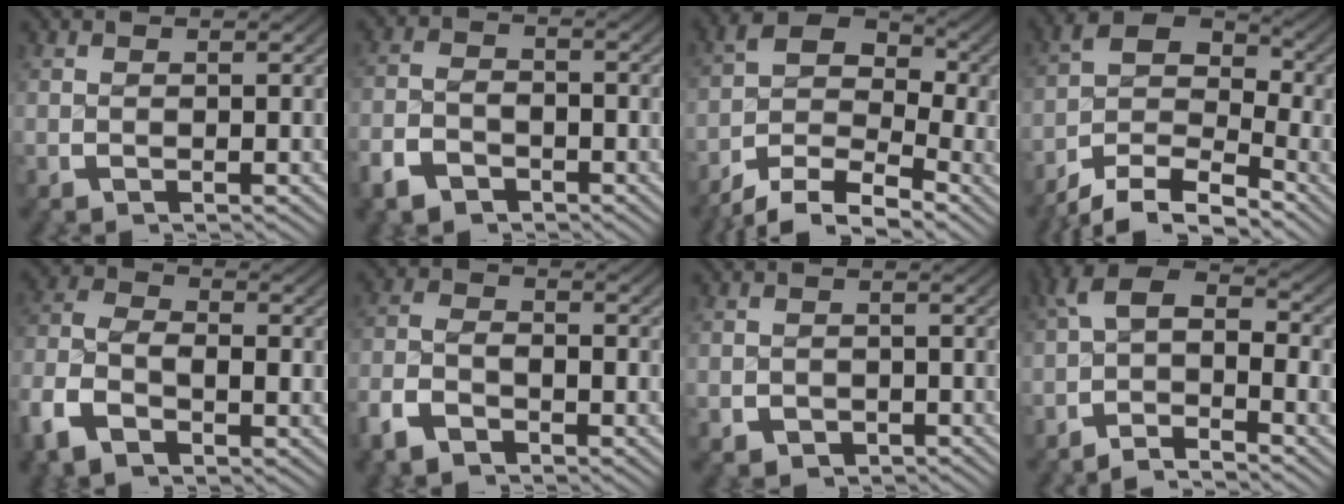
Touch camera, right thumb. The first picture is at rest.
{"total": 3.9, "force": [-2.7, 2.5, 1.5], "torque": [-0.027, -0.010, -0.045]}
{"total": 9.9, "force": [-2.8, 6.7, 6.7], "torque": [-0.108, -0.014, -0.059]}
{"total": 10.4, "force": [-3.8, 6.8, 6.9], "torque": [-0.120, -0.023, -0.067]}
{"total": 7.0, "force": [-1.6, 5.0, 4.7], "torque": [-0.114, -0.020, -0.025]}
{"total": 3.8, "force": [-2.1, 2.5, 2.0], "torque": [-0.048, -0.006, -0.039]}
{"total": 2.2, "force": [-1.3, 1.7, 0.6], "torque": [-0.009, -0.015, -0.013]}
{"total": 5.7, "force": [-0.8, 3.5, 4.4], "torque": [-0.072, -0.008, -0.023]}